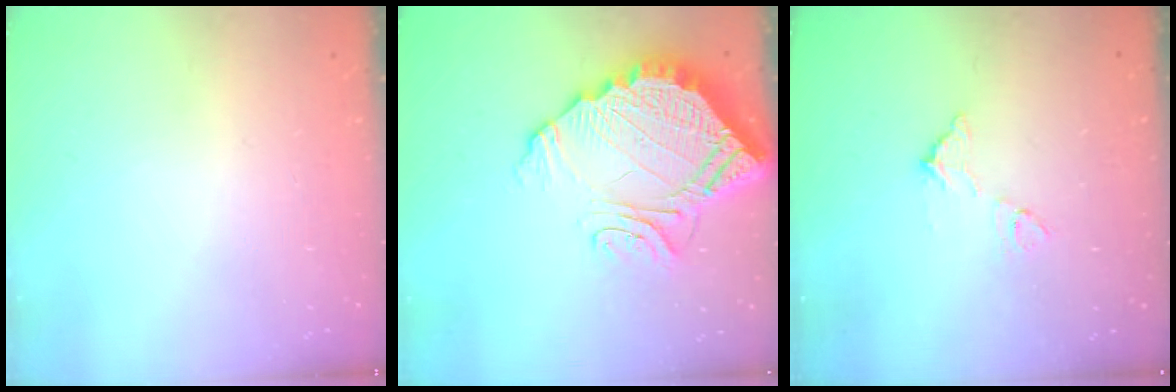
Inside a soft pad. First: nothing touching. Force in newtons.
{"total": 17.1, "press": 17.0, "slide": 1.5}
{"total": 6.8, "press": 6.8, "slide": 0.3}